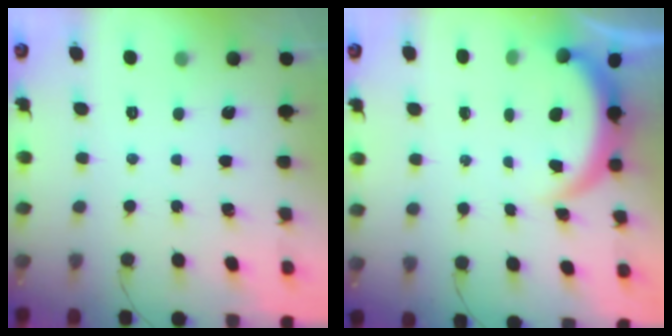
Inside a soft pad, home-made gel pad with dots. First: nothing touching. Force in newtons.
{"total": 3.9, "press": 3.9, "slide": 0.1}